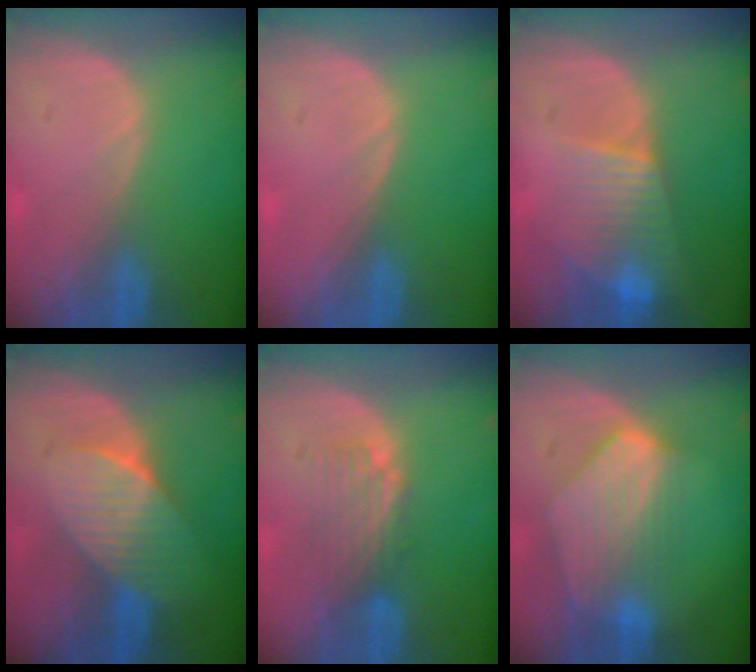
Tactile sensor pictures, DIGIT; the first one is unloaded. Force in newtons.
{"total": 0.0}
{"total": 7.7, "press": 6.8, "slide": 3.6}
{"total": 7.4, "press": 6.6, "slide": 3.3}
{"total": 4.6, "press": 3.9, "slide": 2.4}
{"total": 8.2, "press": 7.6, "slide": 3.0}